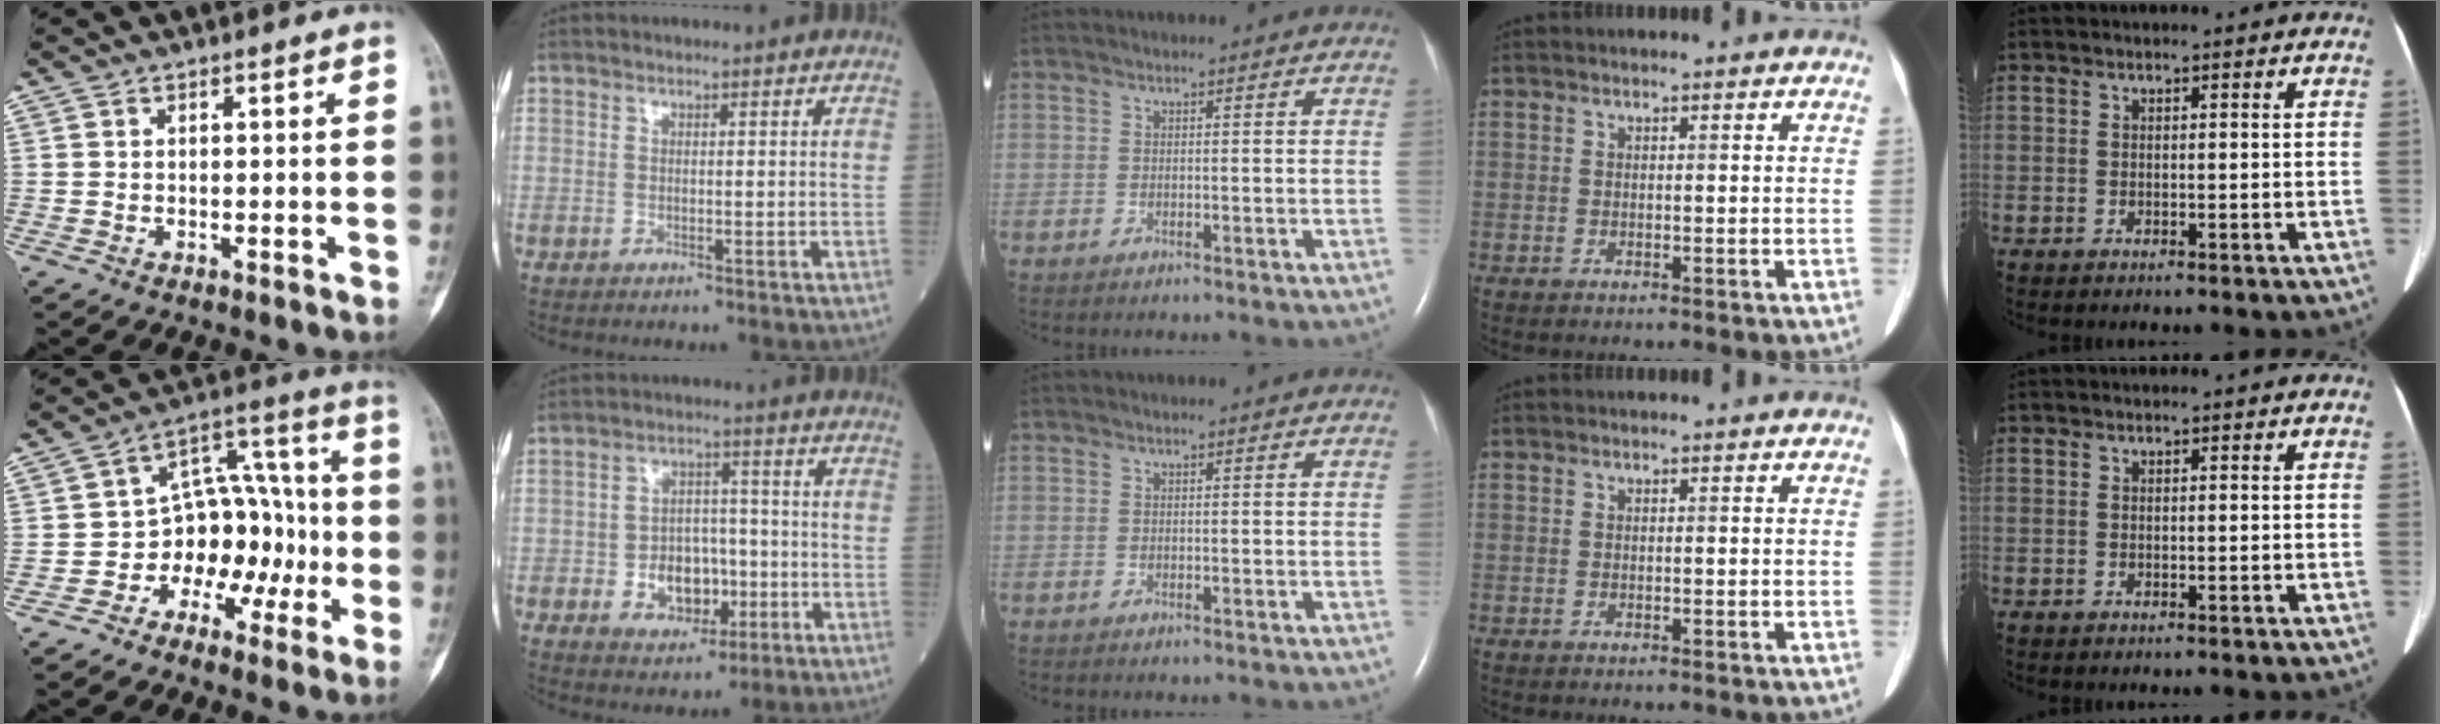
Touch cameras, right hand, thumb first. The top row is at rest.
{"thumb": {"total": 12.2, "force": [-3.4, 9.0, 7.5], "torque": [-0.052, 0.060, -0.061]}, "index": {"total": 7.9, "force": [-2.1, 5.4, 5.3], "torque": [-0.089, 0.014, -0.027]}}